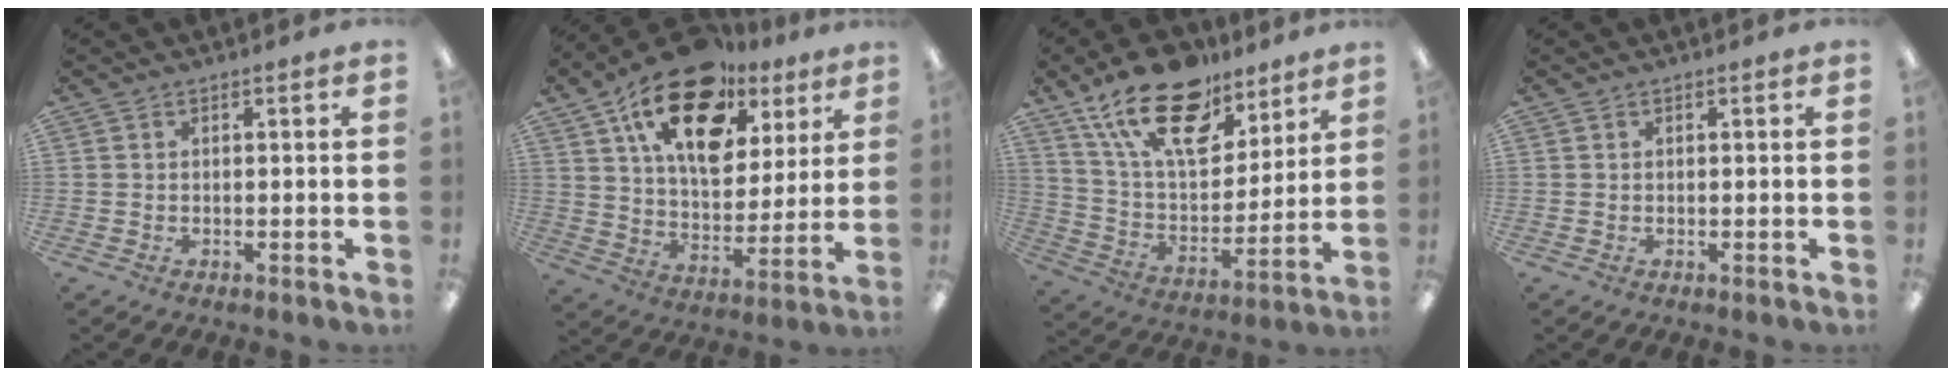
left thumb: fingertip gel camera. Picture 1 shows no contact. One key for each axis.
{"total": 20.4, "fx": 11.6, "fy": 11.3, "fz": 12.4, "tx": -0.203, "ty": -0.054, "tz": 0.205}
{"total": 21.9, "fx": 14.9, "fy": 10.5, "fz": 12.1, "tx": -0.219, "ty": -0.078, "tz": 0.266}
{"total": 0.0}